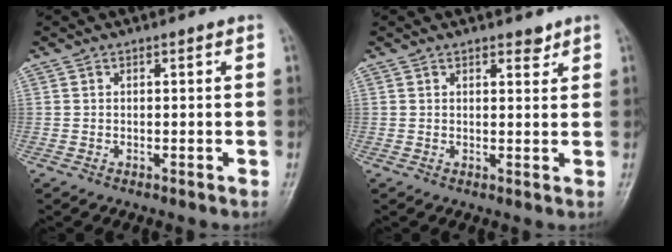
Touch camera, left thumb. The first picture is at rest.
{"total": 2.1, "force": [1.7, 1.0, 0.9], "torque": [-0.001, -0.010, 0.021]}